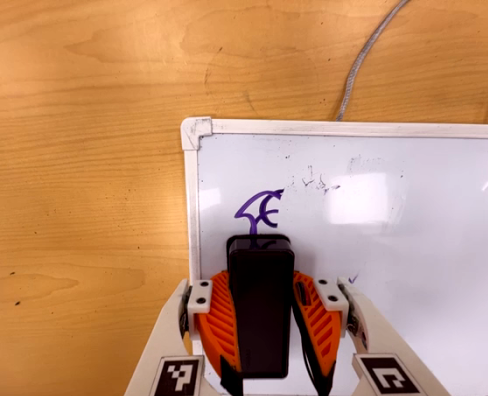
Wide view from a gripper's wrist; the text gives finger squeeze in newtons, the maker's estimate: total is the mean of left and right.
{"total": 12.8, "left": 13.3, "right": 12.2}